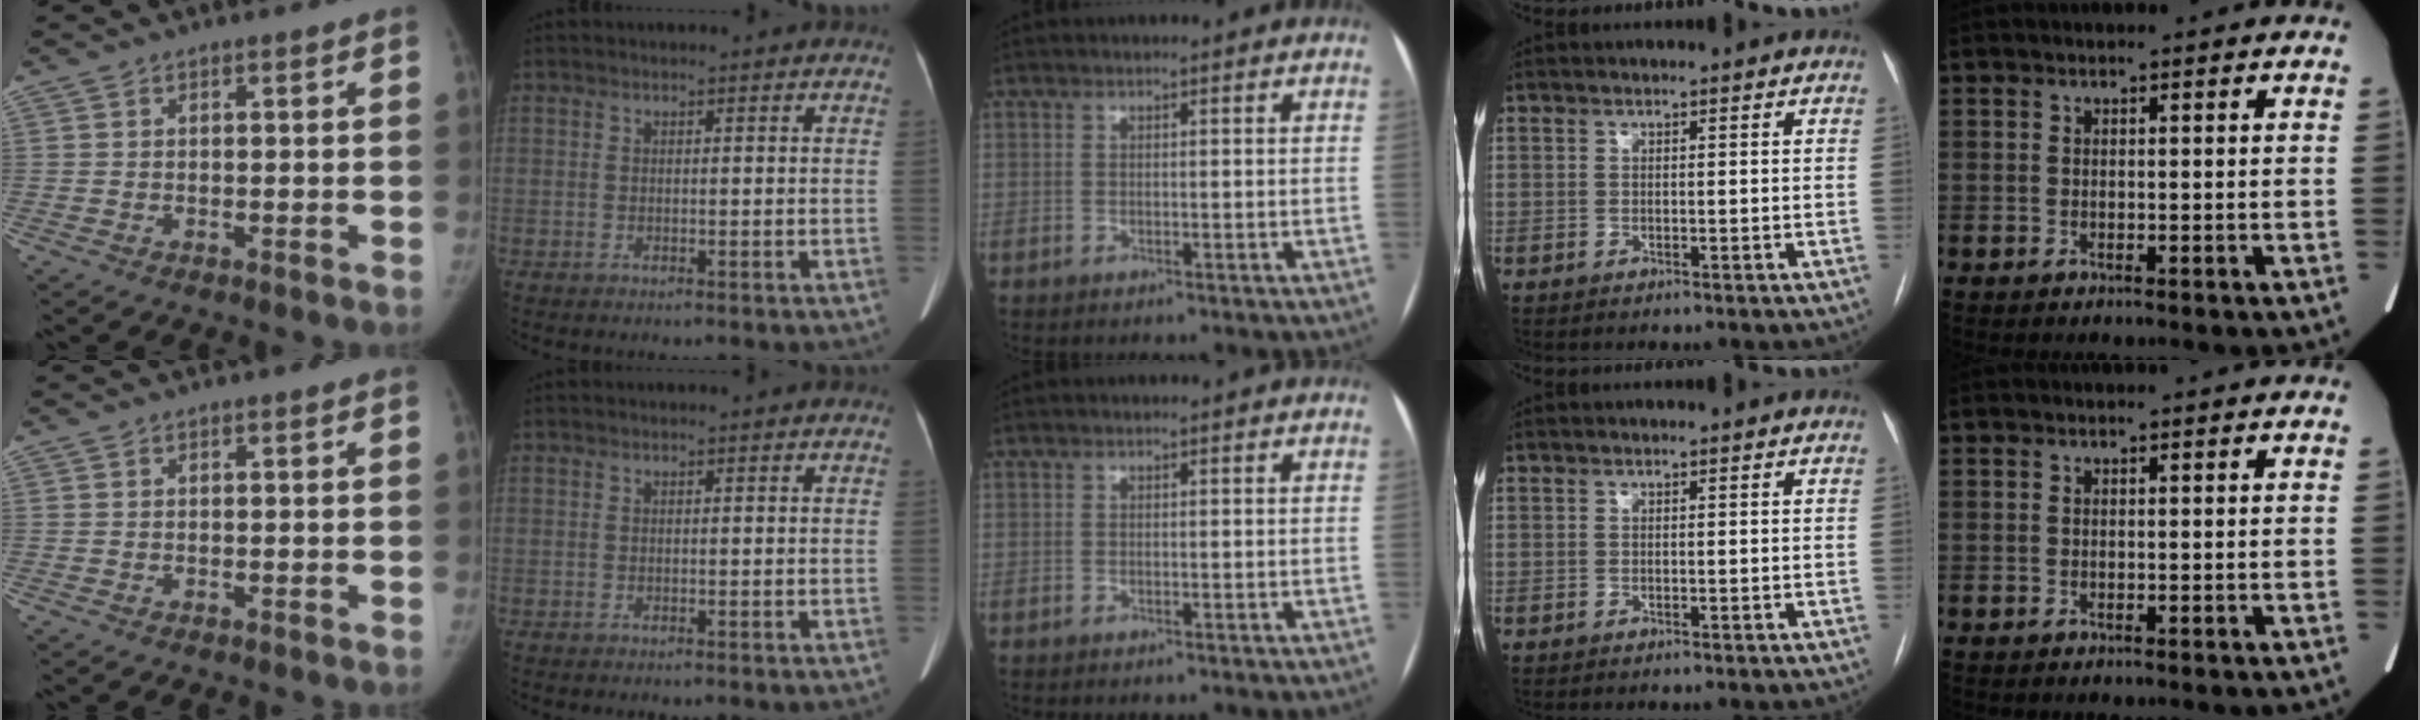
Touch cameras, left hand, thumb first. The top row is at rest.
{}